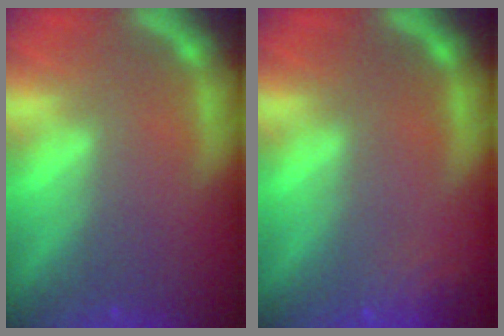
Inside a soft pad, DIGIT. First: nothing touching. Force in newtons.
{"total": 3.0}